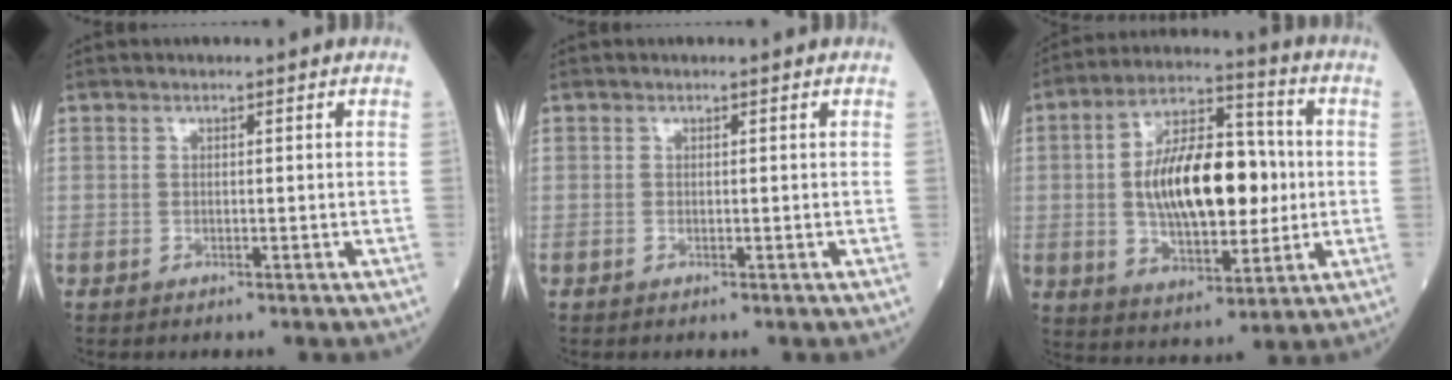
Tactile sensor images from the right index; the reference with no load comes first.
{"total": 0.0}
{"total": 16.5, "force": [0.5, 7.2, 14.9], "torque": [-0.267, 0.021, 0.013]}